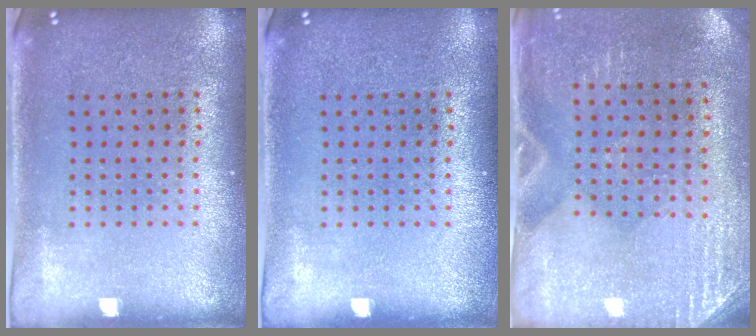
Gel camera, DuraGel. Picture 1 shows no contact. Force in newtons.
{"total": 0.0}
{"total": 2.9, "press": 2.5, "slide": 1.4}